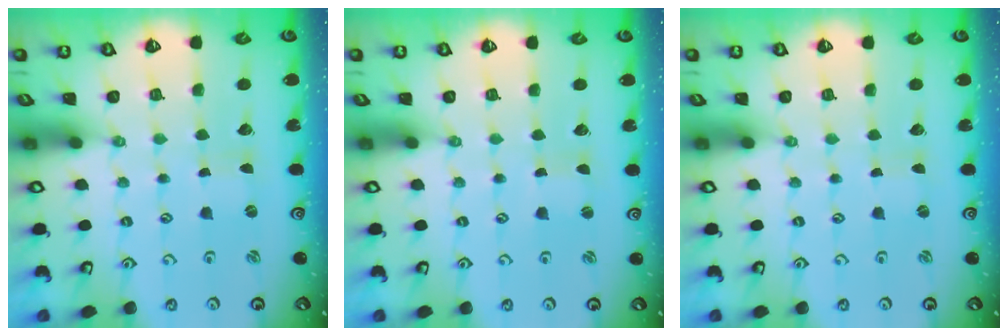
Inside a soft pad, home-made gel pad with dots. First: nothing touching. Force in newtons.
{"total": 0.8, "press": 0.8, "slide": 0.0}
{"total": 0.0}